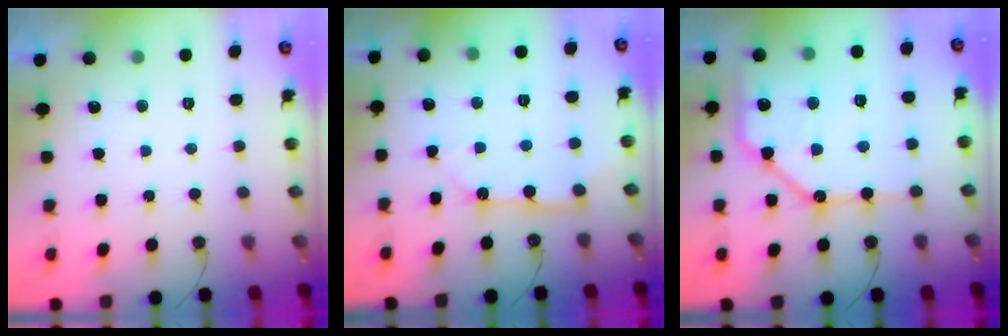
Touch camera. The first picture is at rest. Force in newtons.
{"total": 6.1, "press": 6.1, "slide": 0.6}
{"total": 15.7, "press": 15.6, "slide": 1.8}